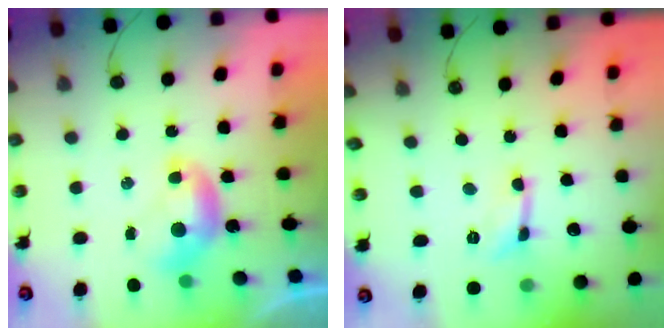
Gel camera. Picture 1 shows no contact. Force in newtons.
{"total": 0.0}